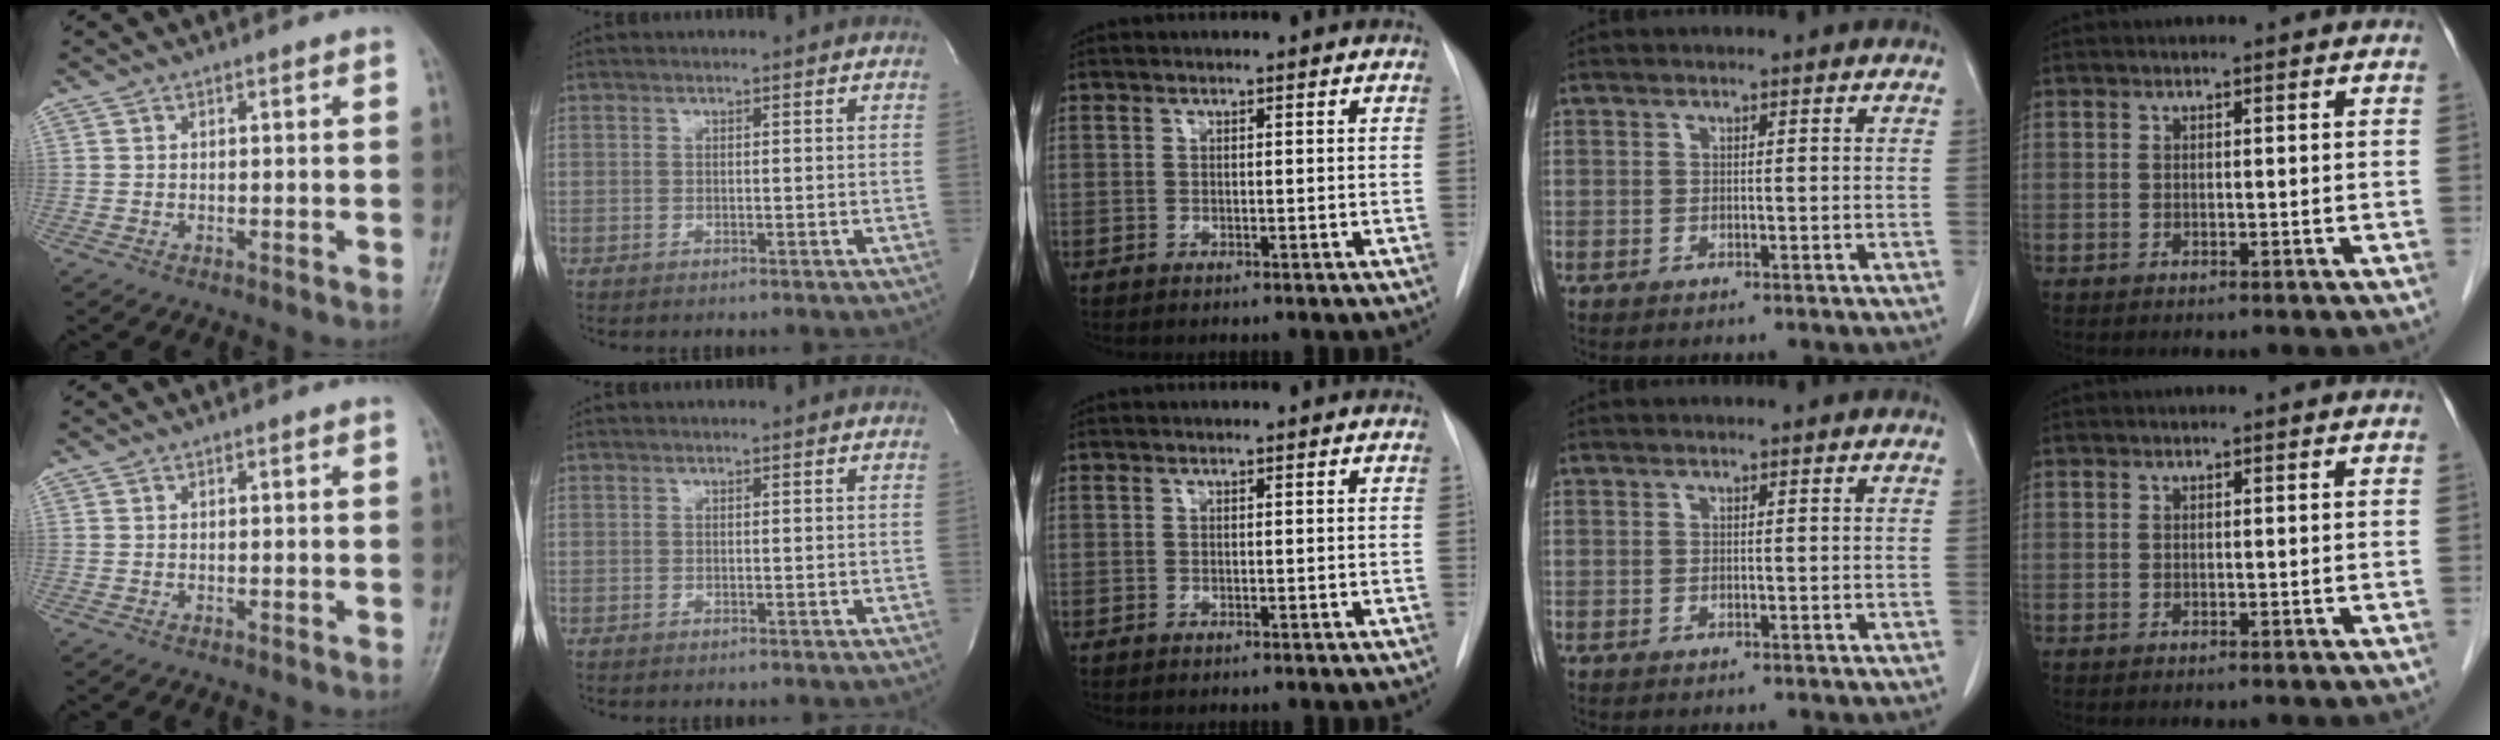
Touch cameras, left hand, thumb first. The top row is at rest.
{}